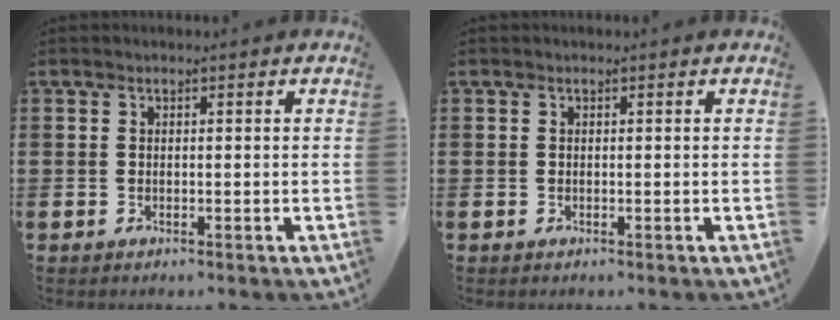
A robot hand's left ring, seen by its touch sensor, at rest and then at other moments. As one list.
[{"total": 0.0}]